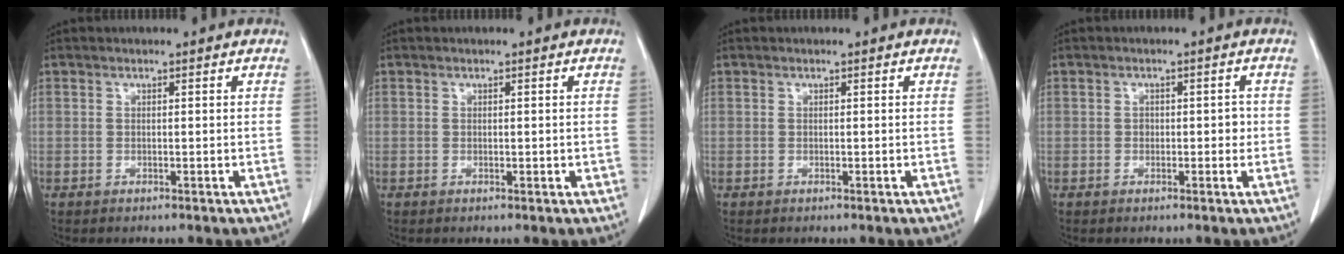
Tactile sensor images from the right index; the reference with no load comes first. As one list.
[{"total": 0.7, "force": [0.0, 0.4, 0.6], "torque": [-0.006, 0.000, 0.002]}, {"total": 0.0}, {"total": 2.1, "force": [-0.2, 1.3, 1.6], "torque": [-0.015, 0.007, -0.002]}]